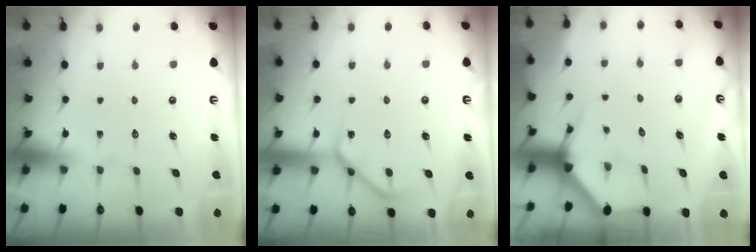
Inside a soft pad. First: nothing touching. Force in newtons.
{"total": 4.8, "press": 4.7, "slide": 0.7}
{"total": 3.6, "press": 3.5, "slide": 0.2}